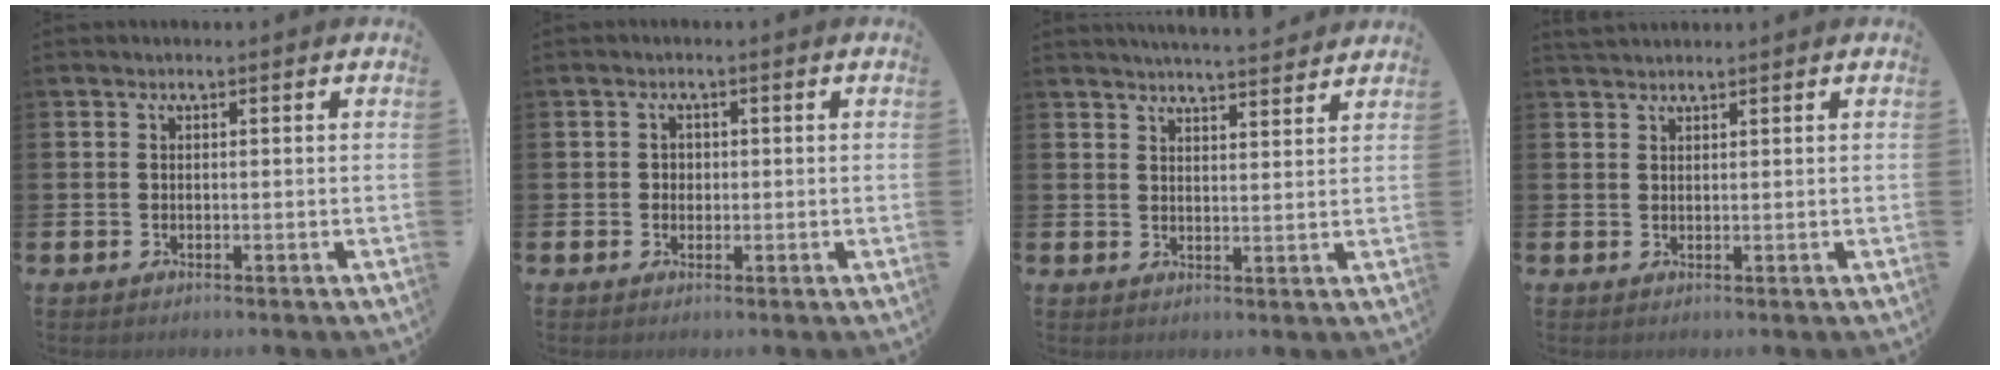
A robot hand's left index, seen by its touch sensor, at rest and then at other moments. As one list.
[{"total": 1.4, "force": [0.2, 1.3, 0.5], "torque": [0.002, 0.004, -0.002]}, {"total": 4.4, "force": [4.3, -0.4, 0.3], "torque": [-0.014, -0.024, 0.078]}, {"total": 1.6, "force": [1.5, 0.3, 0.1], "torque": [0.005, -0.002, 0.027]}]